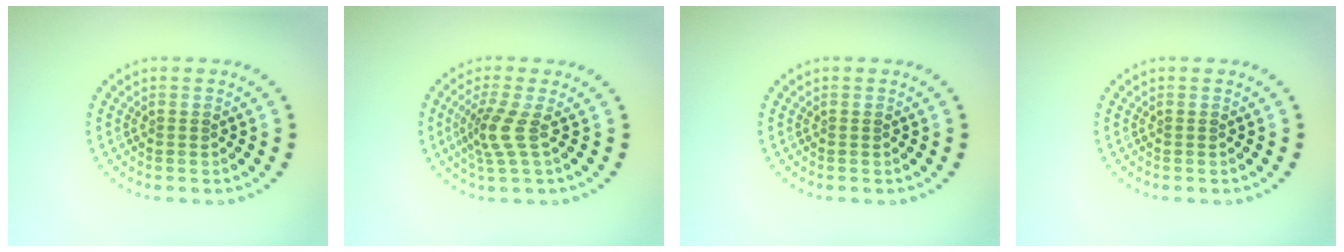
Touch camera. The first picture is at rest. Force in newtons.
{"total": 2.8, "press": 2.0, "slide": 2.0}
{"total": 0.0}
{"total": 0.0}